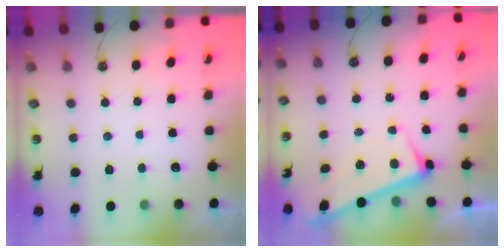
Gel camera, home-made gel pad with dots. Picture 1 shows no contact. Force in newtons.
{"total": 2.9, "press": 2.9, "slide": 0.4}